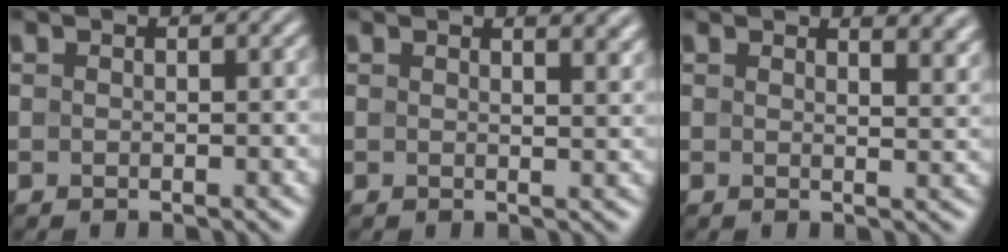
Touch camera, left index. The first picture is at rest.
{"total": 3.3, "force": [2.3, 1.3, 2.0], "torque": [-0.011, 0.006, 0.026]}
{"total": 4.5, "force": [3.2, 1.8, 2.6], "torque": [-0.013, 0.011, 0.036]}